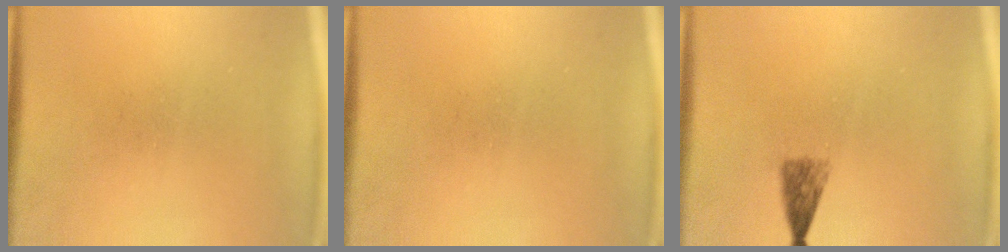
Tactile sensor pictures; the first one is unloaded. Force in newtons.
{"total": 0.0}
{"total": 2.4}